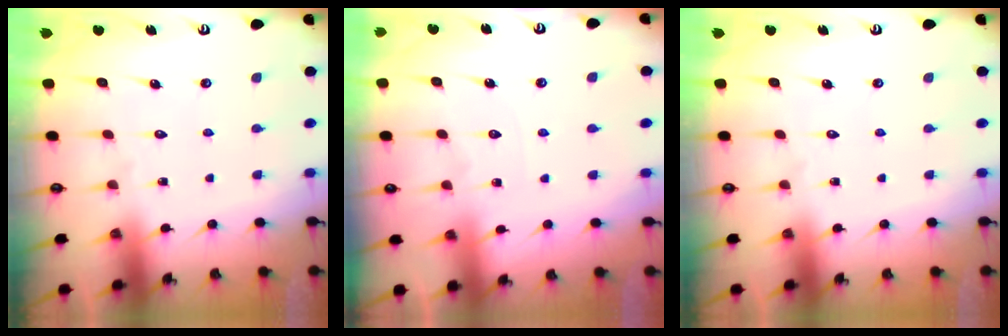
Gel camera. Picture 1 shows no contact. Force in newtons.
{"total": 2.9, "press": 2.8, "slide": 0.4}
{"total": 0.0}